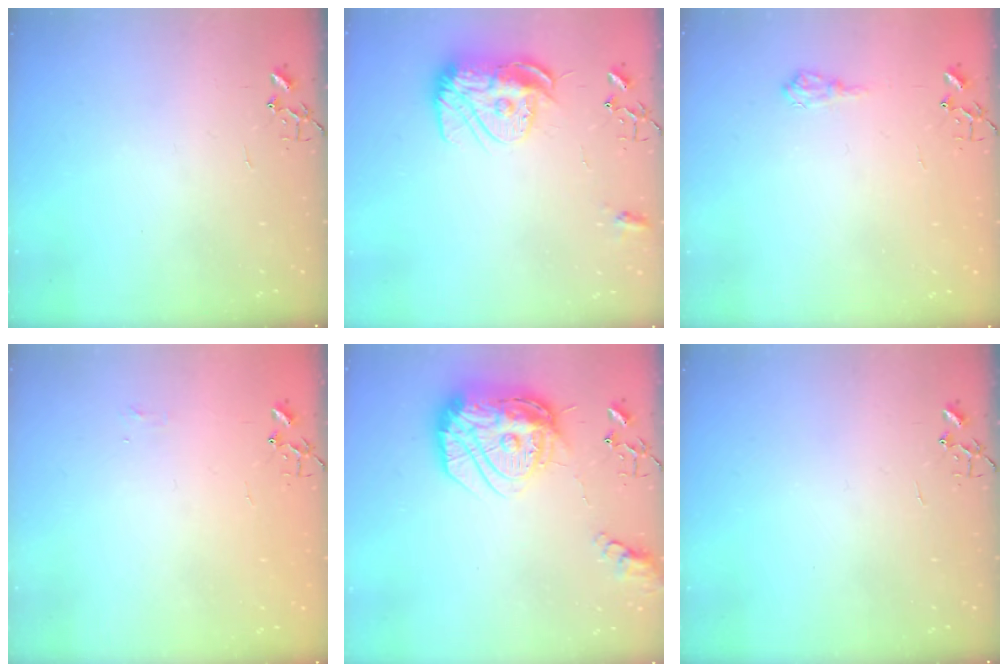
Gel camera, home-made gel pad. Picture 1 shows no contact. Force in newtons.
{"total": 13.9, "press": 13.8, "slide": 1.2}
{"total": 7.7, "press": 7.7, "slide": 0.9}
{"total": 3.9, "press": 3.9, "slide": 0.6}
{"total": 20.2, "press": 20.1, "slide": 1.6}
{"total": 0.0}